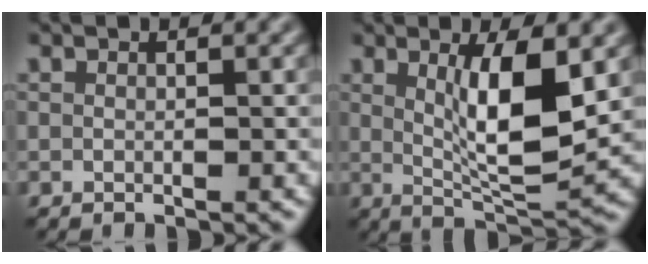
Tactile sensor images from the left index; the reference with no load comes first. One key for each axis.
{"total": 7.0, "fx": 1.3, "fy": 1.7, "fz": 6.6, "tx": -0.115, "ty": -0.016, "tz": 0.026}